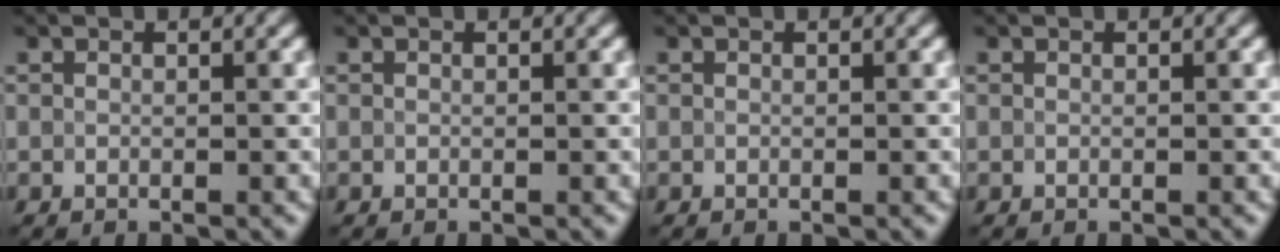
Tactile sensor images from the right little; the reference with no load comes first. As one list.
[{"total": 0.0}, {"total": 0.0}, {"total": 0.0}]